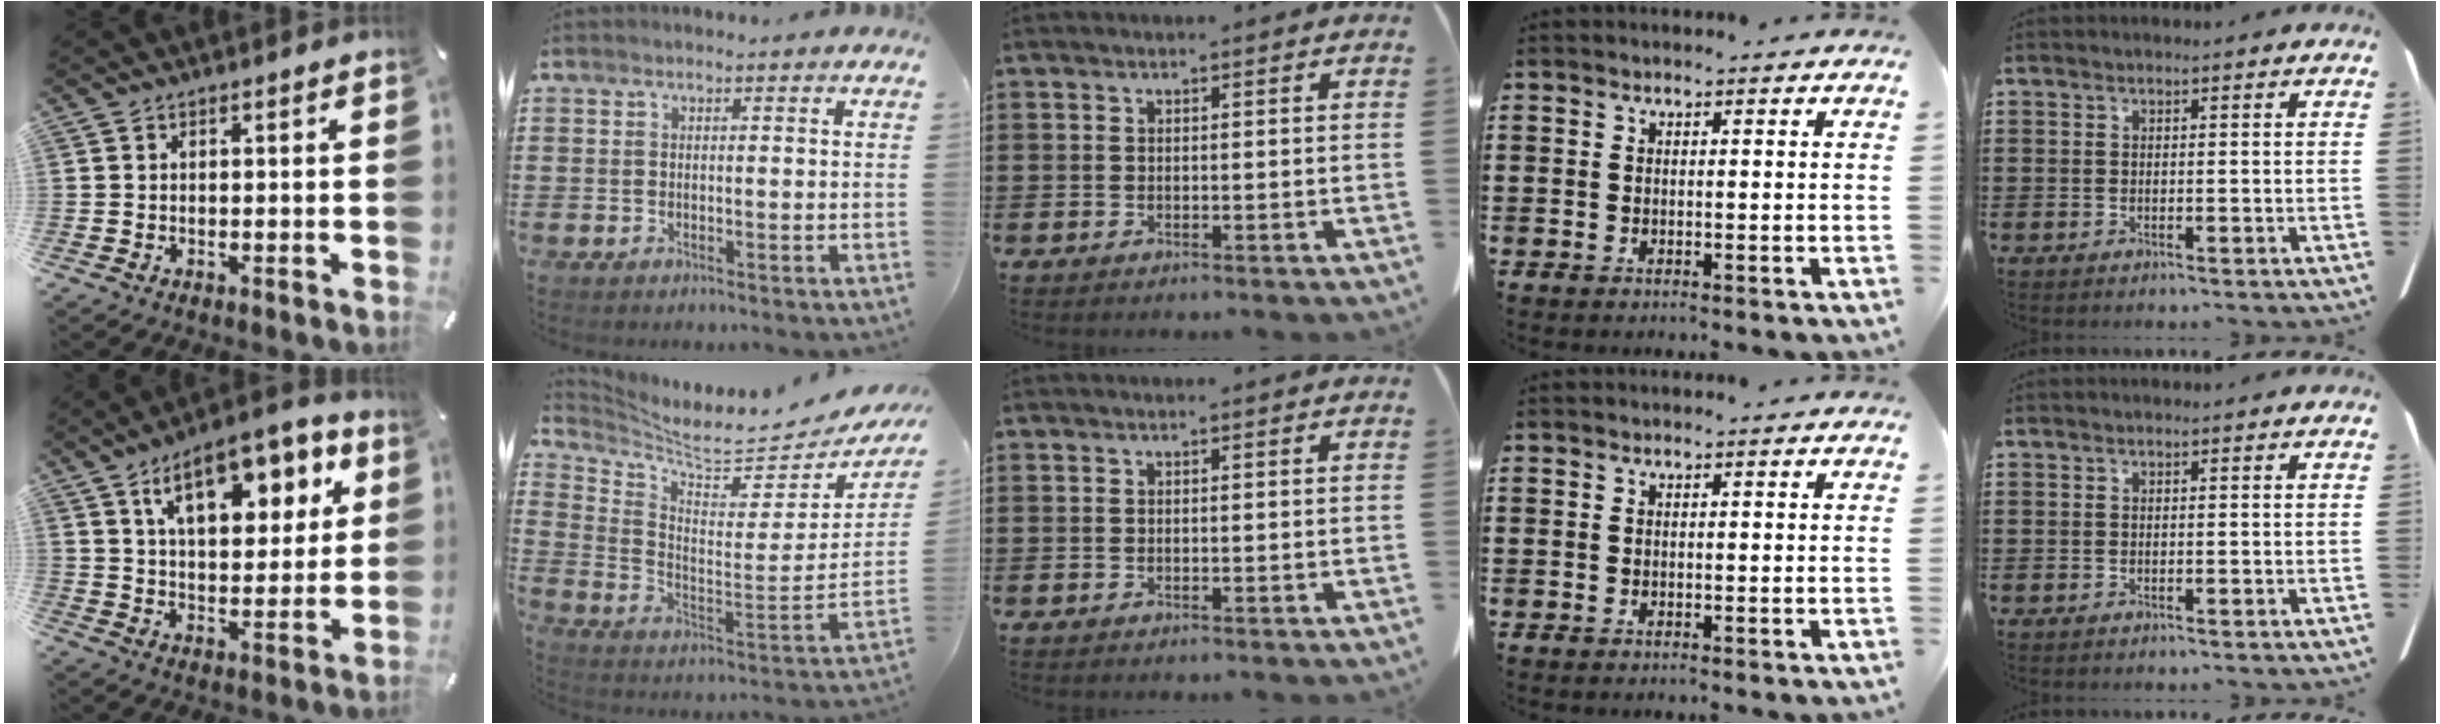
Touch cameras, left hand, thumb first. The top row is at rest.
{"thumb": {"total": 15.5, "force": [8.1, 7.8, 10.6], "torque": [-0.161, -0.019, 0.135]}, "index": {"total": 6.1, "force": [5.6, 0.7, 2.4], "torque": [-0.073, -0.059, 0.087]}}